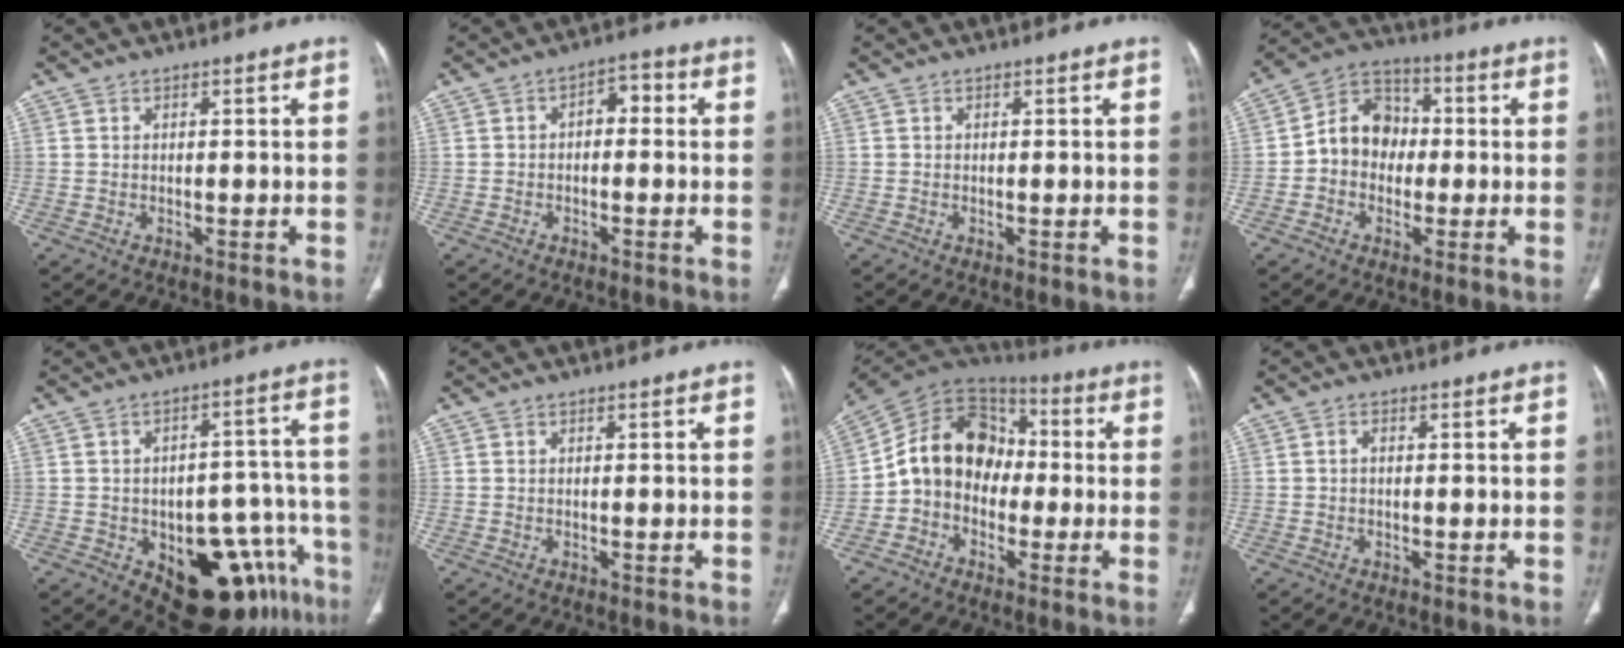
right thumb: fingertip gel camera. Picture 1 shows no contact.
{"total": 4.0, "force": [-0.1, 2.5, 3.1], "torque": [-0.032, 0.022, -0.013]}
{"total": 0.0}
{"total": 10.4, "force": [-0.6, 8.7, 5.7], "torque": [-0.065, 0.034, -0.023]}
{"total": 18.6, "force": [-9.4, 8.8, 13.5], "torque": [-0.098, 0.065, -0.113]}
{"total": 0.0}
{"total": 14.7, "force": [-1.3, 11.7, 8.8], "torque": [-0.120, 0.044, -0.040]}
{"total": 1.0, "force": [0.0, 0.6, 0.7], "torque": [-0.011, 0.002, -0.002]}